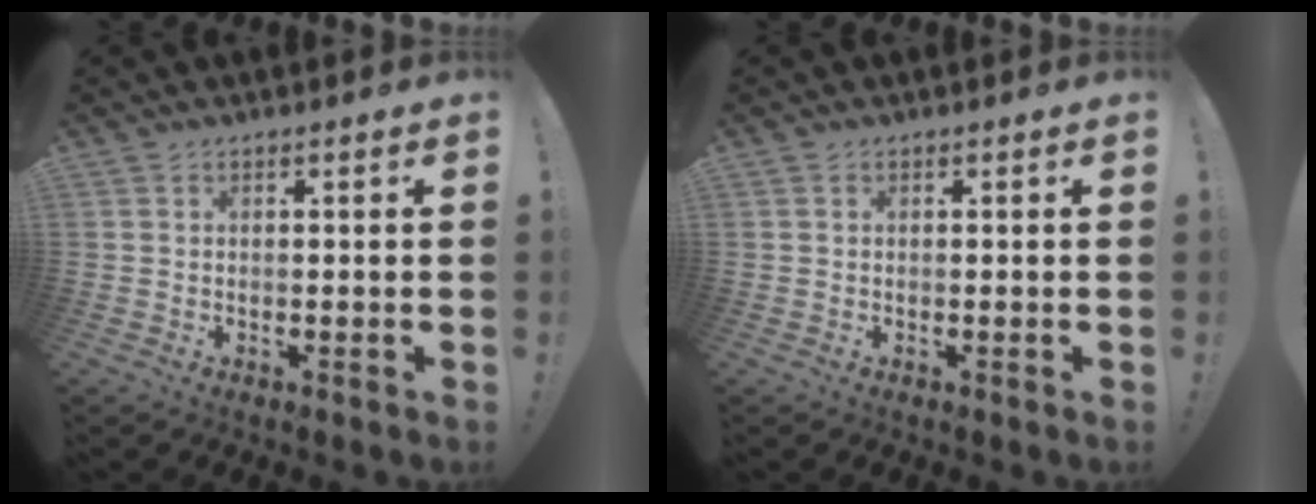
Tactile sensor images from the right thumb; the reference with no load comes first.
{"total": 0.0}